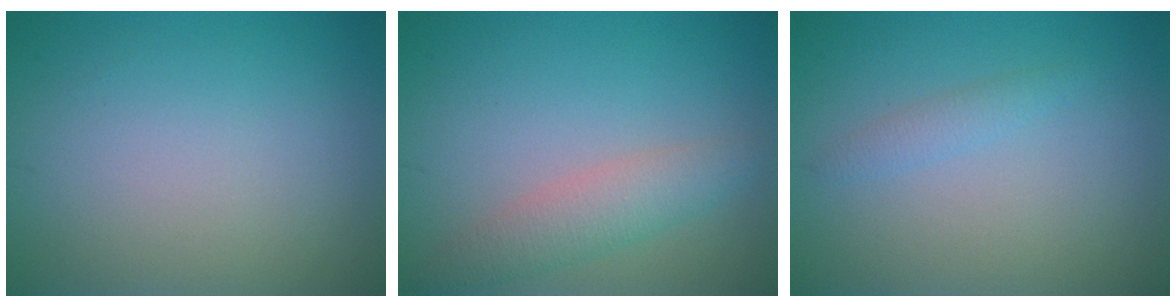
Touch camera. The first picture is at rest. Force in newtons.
{"total": 3.1, "press": 3.1, "slide": 0.2}
{"total": 1.2, "press": 1.2, "slide": 0.0}